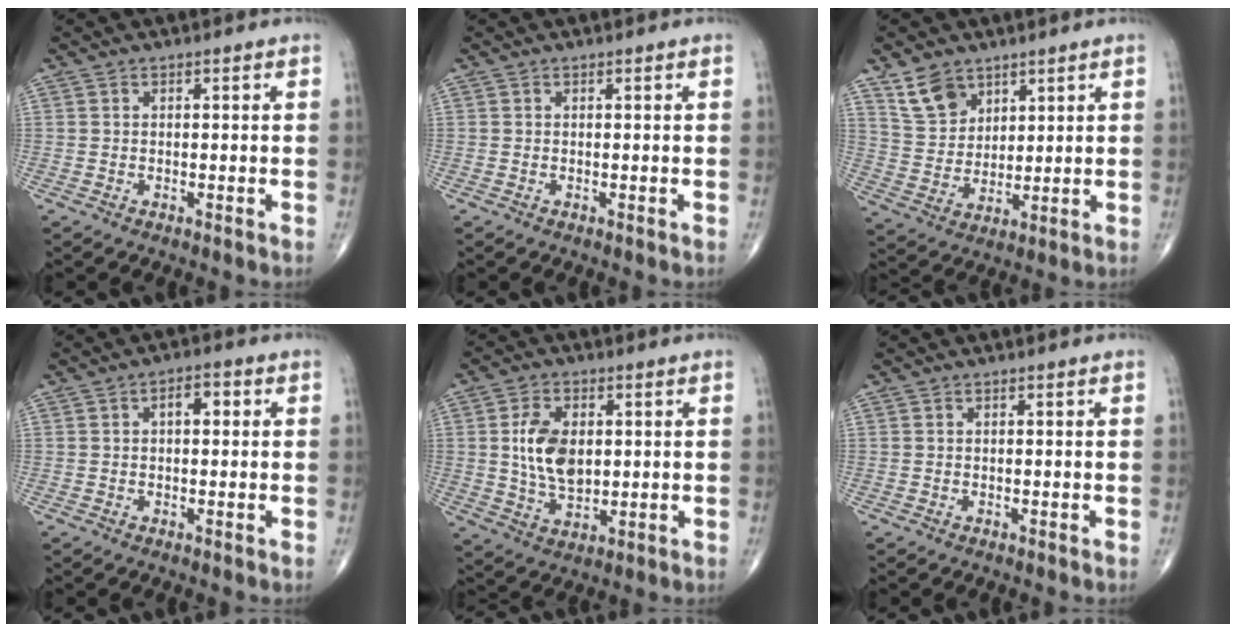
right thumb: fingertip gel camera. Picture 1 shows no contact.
{"total": 0.0}
{"total": 7.9, "force": [5.3, 5.1, 2.9], "torque": [-0.036, -0.028, 0.112]}
{"total": 3.5, "force": [0.7, 1.9, 2.8], "torque": [-0.033, 0.009, 0.005]}
{"total": 9.9, "force": [1.2, 6.1, 7.7], "torque": [-0.132, -0.010, 0.029]}
{"total": 0.0}